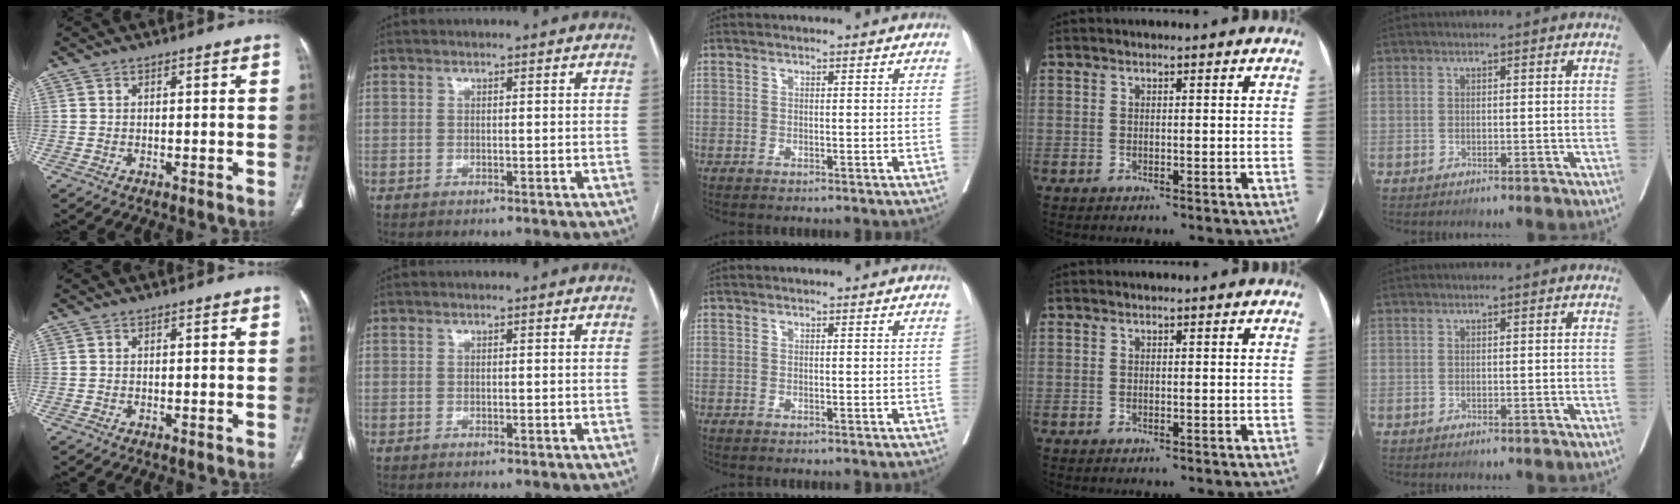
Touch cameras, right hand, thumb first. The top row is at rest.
{}